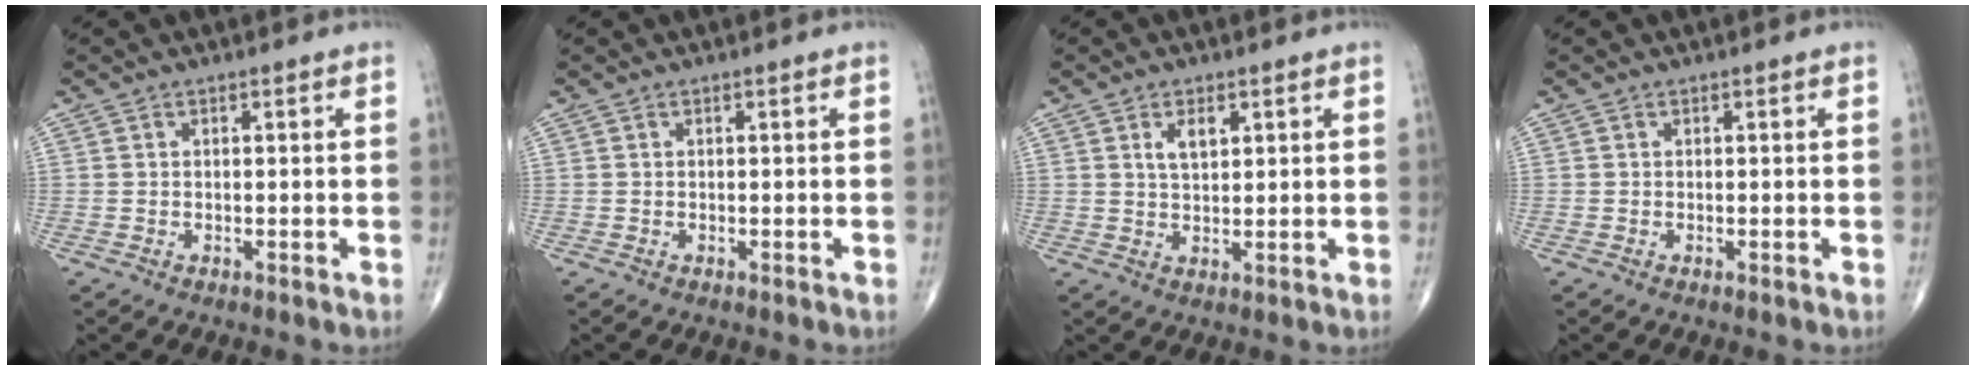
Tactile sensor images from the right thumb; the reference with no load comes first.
{"total": 0.0}
{"total": 3.8, "force": [1.6, 2.0, 2.8], "torque": [-0.041, -0.009, 0.029]}
{"total": 0.0}